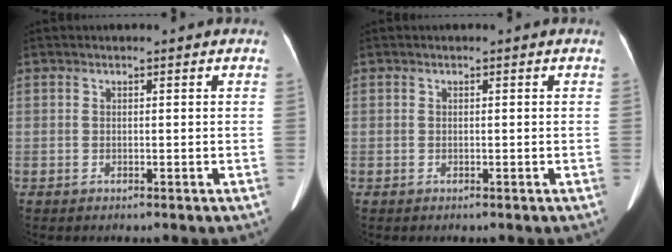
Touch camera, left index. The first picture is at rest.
{"total": 0.0}